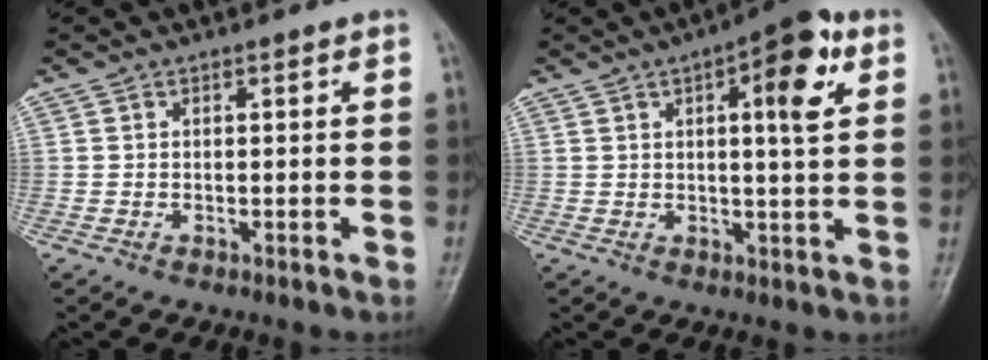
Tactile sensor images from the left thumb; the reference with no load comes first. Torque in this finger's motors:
{"motor_torque": [0.22, 0.47, 0.11, -0.11, 0.09]}